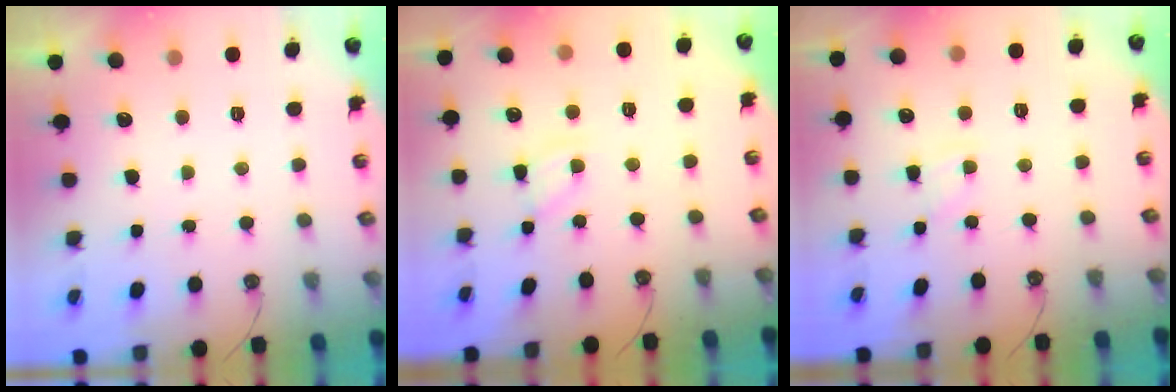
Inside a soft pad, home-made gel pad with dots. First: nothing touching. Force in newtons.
{"total": 3.3, "press": 3.2, "slide": 0.4}
{"total": 2.2, "press": 2.1, "slide": 0.3}